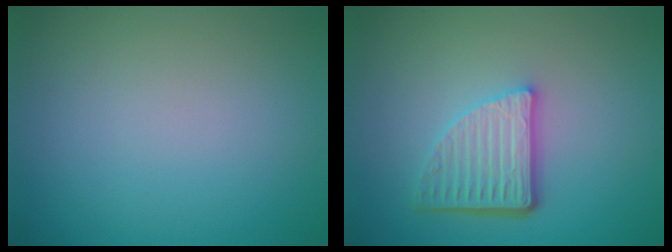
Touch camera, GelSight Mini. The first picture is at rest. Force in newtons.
{"total": 4.9, "press": 3.6, "slide": 3.4}